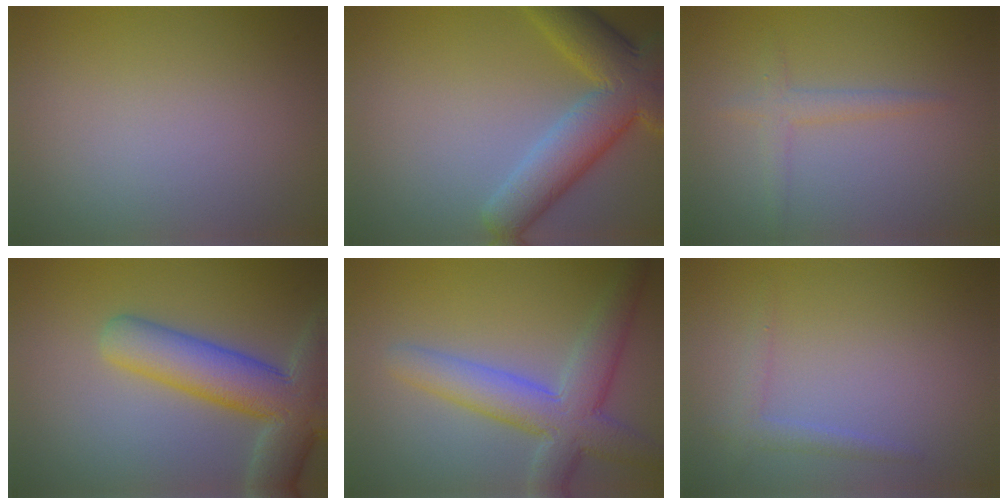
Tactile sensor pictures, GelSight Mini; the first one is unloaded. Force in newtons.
{"total": 7.7, "press": 7.7, "slide": 0.4}
{"total": 1.7, "press": 1.7, "slide": 0.1}
{"total": 8.6, "press": 8.5, "slide": 1.0}
{"total": 6.4, "press": 6.4, "slide": 0.5}
{"total": 1.5, "press": 1.4, "slide": 0.1}